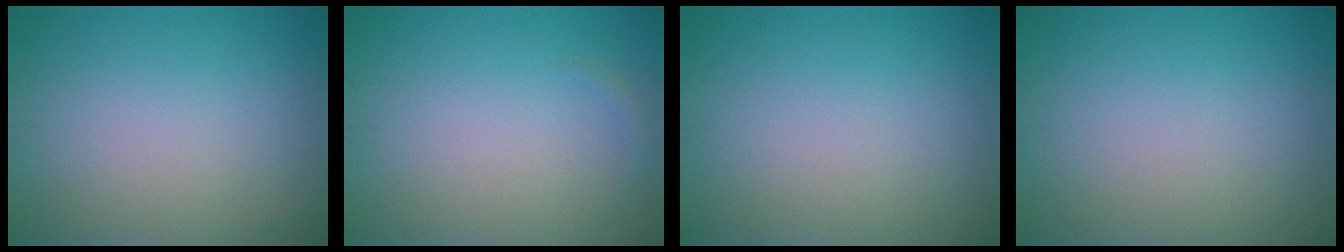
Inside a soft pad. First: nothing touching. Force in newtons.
{"total": 0.5, "press": 0.5, "slide": 0.1}
{"total": 0.0}
{"total": 0.0}